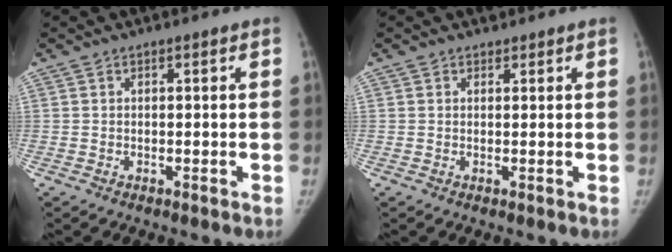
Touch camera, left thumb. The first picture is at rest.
{"total": 0.7, "force": [0.4, 0.5, -0.1], "torque": [0.003, -0.003, 0.004]}